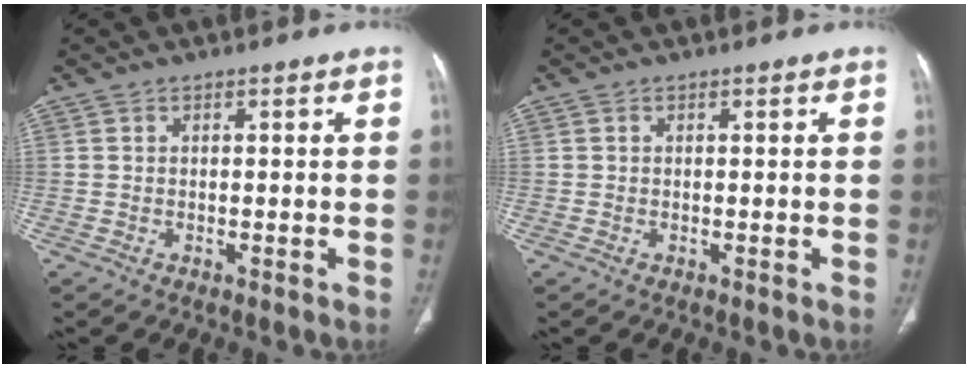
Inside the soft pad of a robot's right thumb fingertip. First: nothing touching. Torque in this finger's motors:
{"motor_torque": [0.19, 0.14, 0.15, 0.25, -0.01]}